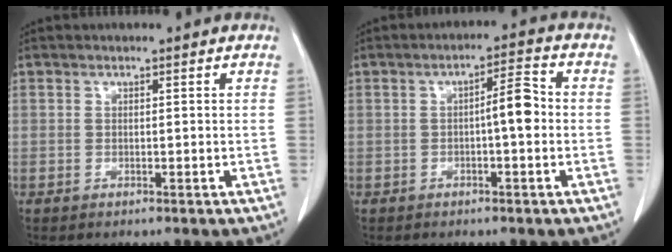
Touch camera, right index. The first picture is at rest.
{"total": 4.5, "force": [-0.4, 0.7, 4.5], "torque": [-0.065, 0.013, -0.008]}